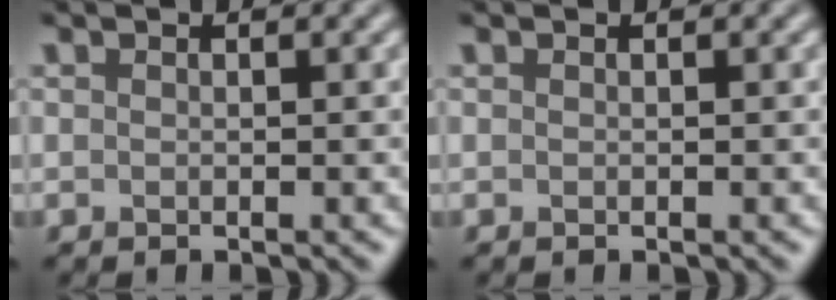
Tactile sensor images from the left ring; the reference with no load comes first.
{"total": 0.0}